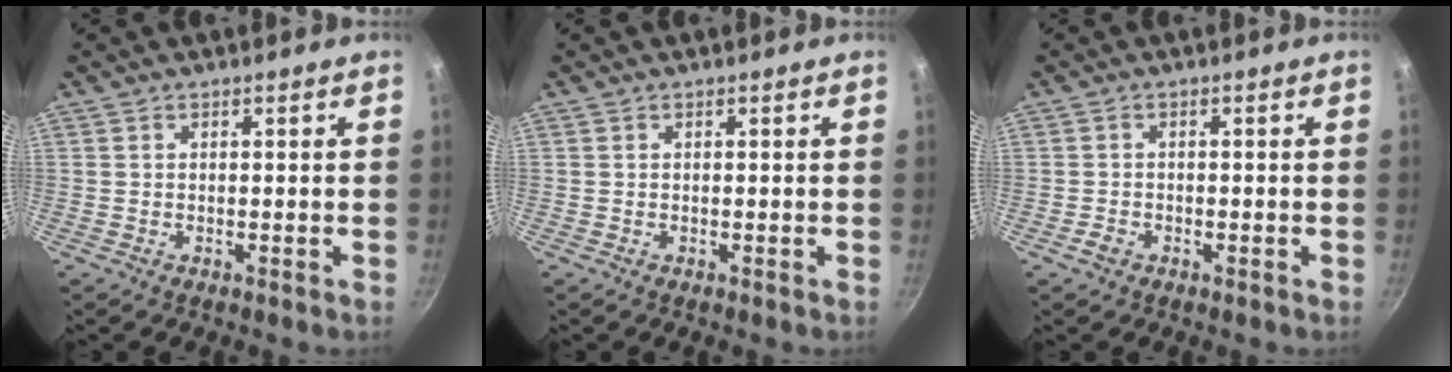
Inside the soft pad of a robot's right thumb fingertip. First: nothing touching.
{"total": 0.0}
{"total": 1.7, "force": [-1.0, 1.1, 0.8], "torque": [-0.015, 0.010, -0.018]}